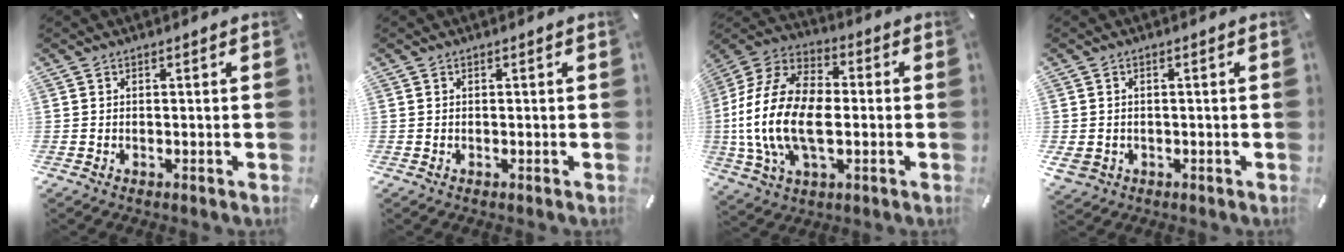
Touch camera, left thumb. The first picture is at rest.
{"total": 0.0}
{"total": 18.5, "force": [-3.4, 11.7, 14.0], "torque": [-0.306, 0.016, -0.061]}
{"total": 2.6, "force": [-0.6, 2.2, 1.1], "torque": [-0.036, -0.002, -0.015]}